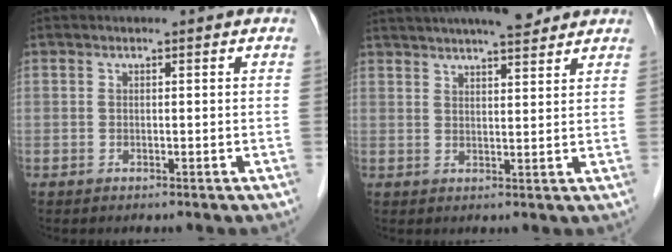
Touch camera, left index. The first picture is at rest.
{"total": 12.1, "force": [10.5, 1.6, 5.9], "torque": [-0.094, 0.023, 0.151]}